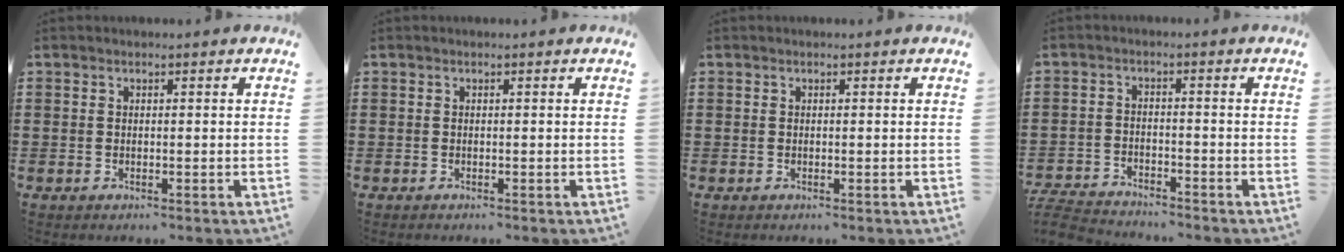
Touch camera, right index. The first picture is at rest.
{"total": 0.0}
{"total": 0.0}
{"total": 4.3, "force": [-4.3, 0.5, 0.3], "torque": [-0.020, -0.002, -0.093]}